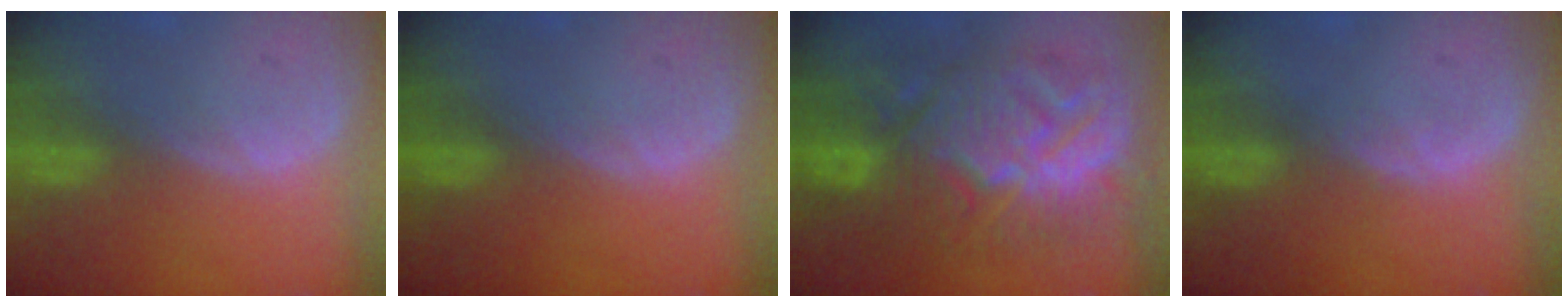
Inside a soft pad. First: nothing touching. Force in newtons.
{"total": 0.0}
{"total": 13.4, "press": 13.4, "slide": 1.5}
{"total": 0.9, "press": 0.9, "slide": 0.2}